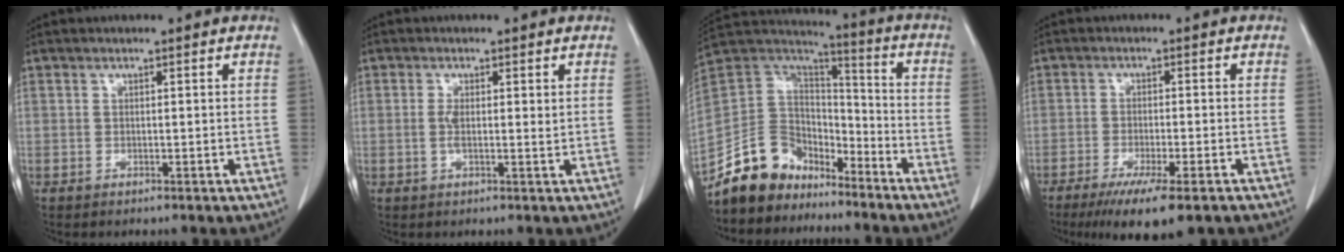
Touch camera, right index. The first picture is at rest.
{"total": 2.2, "force": [0.4, 0.6, 2.0], "torque": [-0.041, 0.001, 0.009]}
{"total": 12.1, "force": [-9.7, 7.0, 2.1], "torque": [-0.046, 0.061, -0.181]}
{"total": 10.5, "force": [-7.4, 1.2, 7.4], "torque": [-0.107, -0.023, -0.109]}